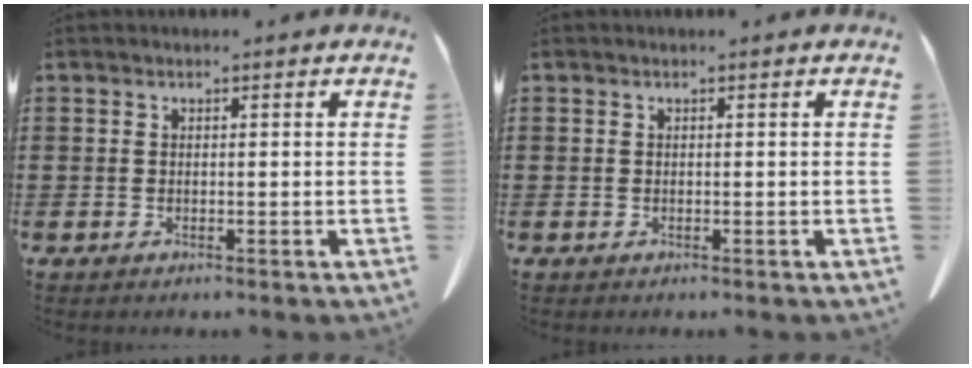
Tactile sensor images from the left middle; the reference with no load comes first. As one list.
[{"total": 0.0}]